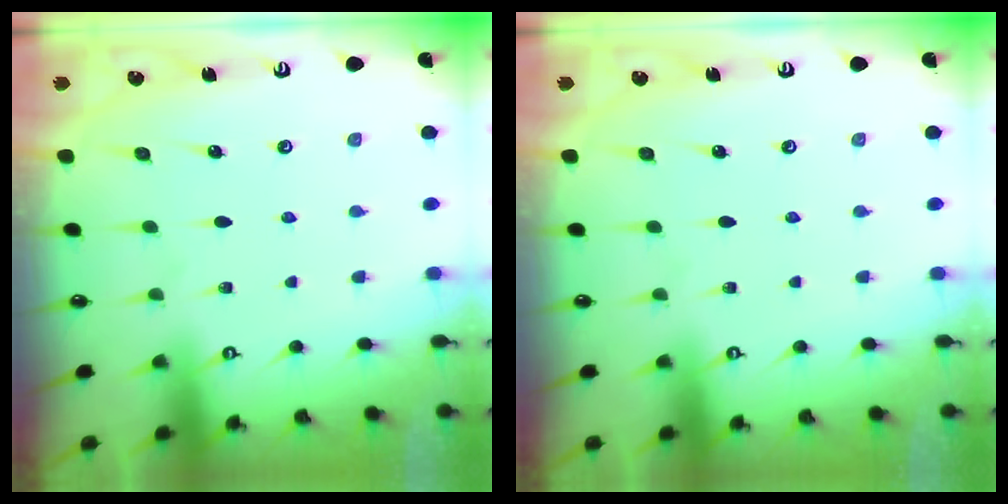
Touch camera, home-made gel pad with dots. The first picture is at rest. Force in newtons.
{"total": 0.0}